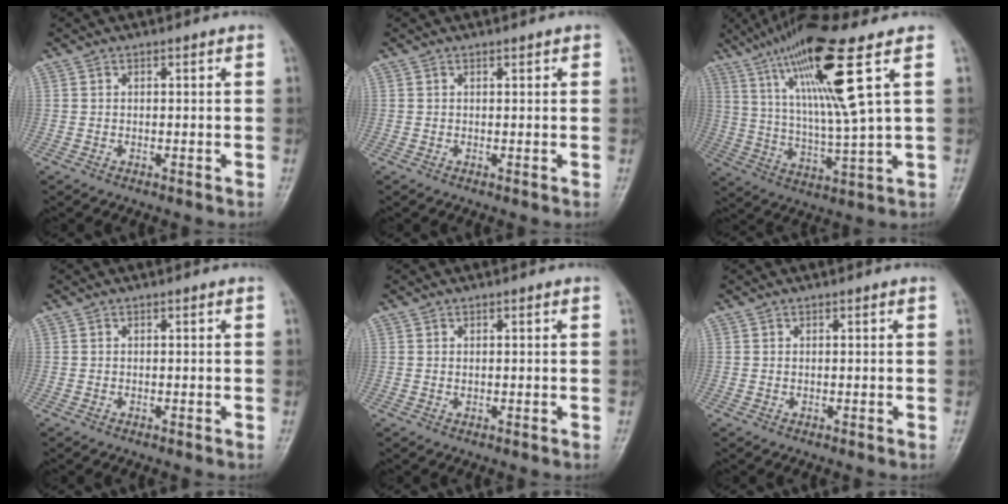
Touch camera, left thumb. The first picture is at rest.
{"total": 1.2, "force": [0.6, 0.5, 0.8], "torque": [-0.007, 0.000, 0.006]}
{"total": 19.0, "force": [8.5, 1.6, 16.9], "torque": [-0.320, -0.023, 0.152]}
{"total": 0.0}
{"total": 1.1, "force": [0.4, 0.6, 0.8], "torque": [-0.014, 0.000, 0.009]}
{"total": 0.6, "force": [0.2, 0.3, 0.5], "torque": [-0.007, 0.001, 0.005]}